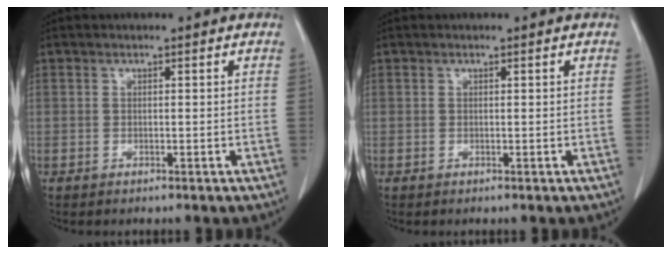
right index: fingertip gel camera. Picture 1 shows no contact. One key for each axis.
{"total": 0.0}